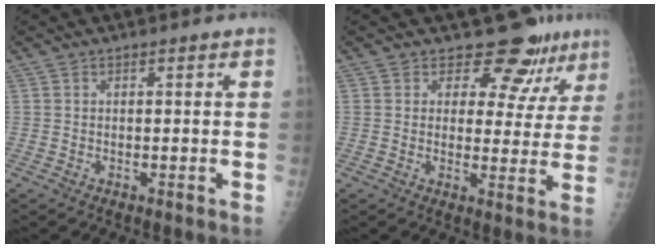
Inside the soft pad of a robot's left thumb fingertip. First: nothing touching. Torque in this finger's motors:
{"motor_torque": [-0.10, 0.04, -0.12, -0.34, 0.02]}